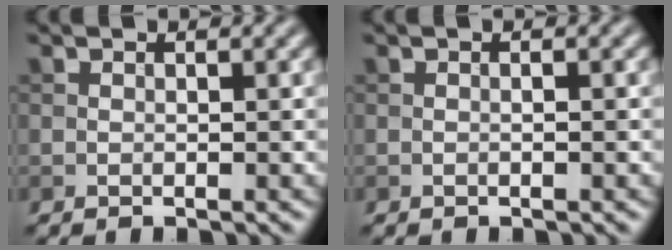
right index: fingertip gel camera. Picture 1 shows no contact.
{"total": 0.7, "force": [0.0, 0.1, 0.7], "torque": [-0.008, -0.008, -0.001]}